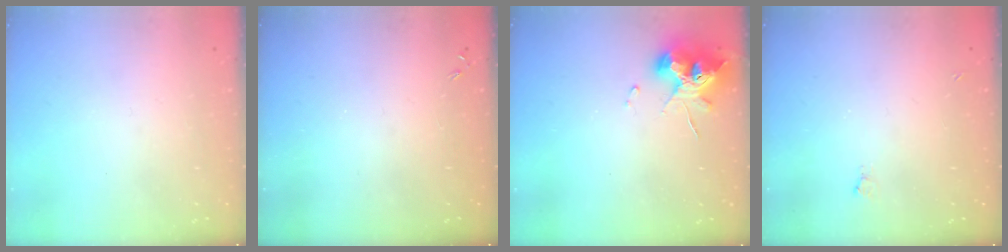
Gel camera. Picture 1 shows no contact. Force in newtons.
{"total": 0.0}
{"total": 10.8, "press": 10.8, "slide": 1.4}
{"total": 2.4, "press": 2.4, "slide": 0.5}